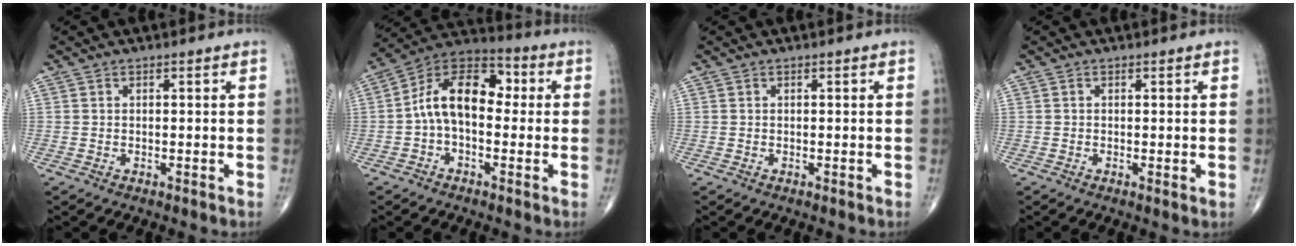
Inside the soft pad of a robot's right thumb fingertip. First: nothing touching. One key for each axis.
{"total": 13.1, "fx": 0.0, "fy": 8.0, "fz": 10.3, "tx": -0.152, "ty": 0.042, "tz": -0.017}
{"total": 0.0}
{"total": 0.8, "fx": 0.0, "fy": 0.2, "fz": 0.8, "tx": -0.015, "ty": -0.004, "tz": -0.002}